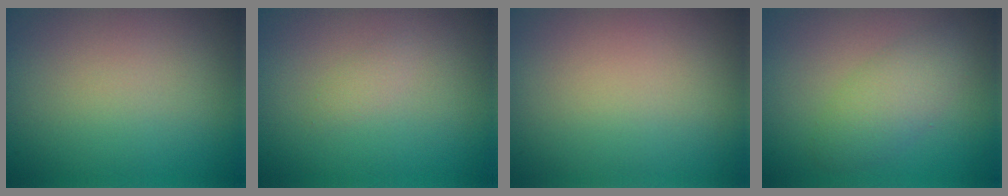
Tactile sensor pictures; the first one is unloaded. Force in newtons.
{"total": 0.7, "press": 0.7, "slide": 0.0}
{"total": 0.0}
{"total": 2.9, "press": 2.9, "slide": 0.1}